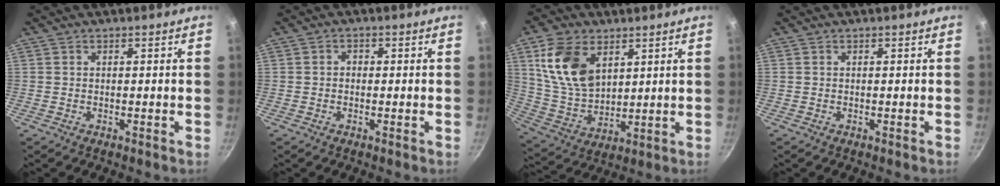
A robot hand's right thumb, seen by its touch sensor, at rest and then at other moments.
{"total": 1.5, "force": [-0.1, 1.3, 0.8], "torque": [-0.011, 0.005, -0.005]}
{"total": 14.4, "force": [5.7, 9.1, 9.5], "torque": [-0.164, -0.026, 0.124]}
{"total": 0.0}